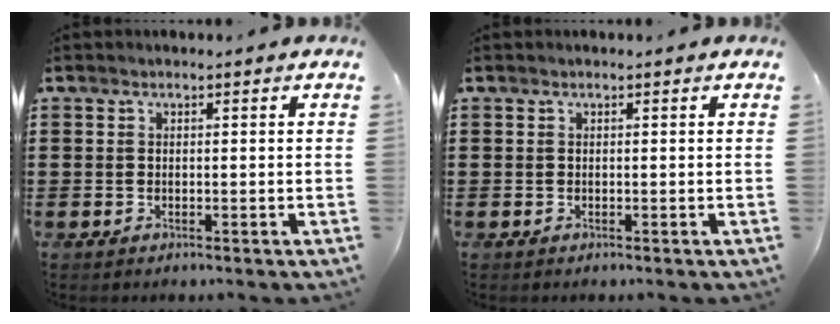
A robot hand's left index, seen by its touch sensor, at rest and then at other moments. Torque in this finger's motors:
{"motor_torque": [0.00, 0.00, 0.01, 0.00]}